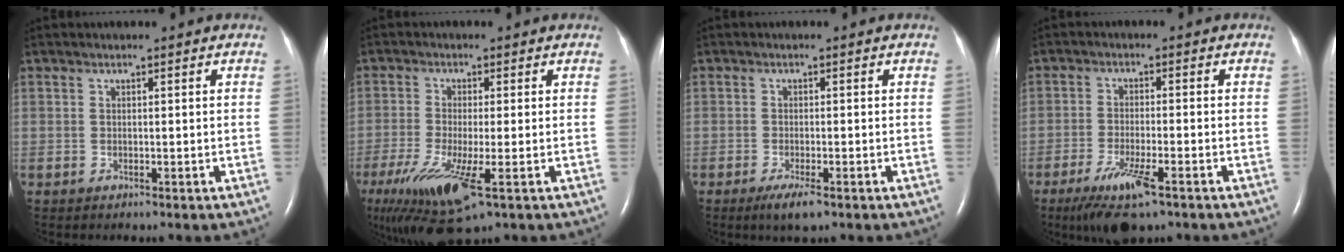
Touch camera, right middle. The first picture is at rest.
{"total": 12.7, "force": [-6.0, 3.3, 10.7], "torque": [-0.226, -0.040, -0.100]}
{"total": 3.2, "force": [-2.0, 0.5, 2.5], "torque": [-0.052, -0.008, -0.034]}
{"total": 7.9, "force": [-4.7, 1.2, 6.2], "torque": [-0.123, -0.020, -0.078]}